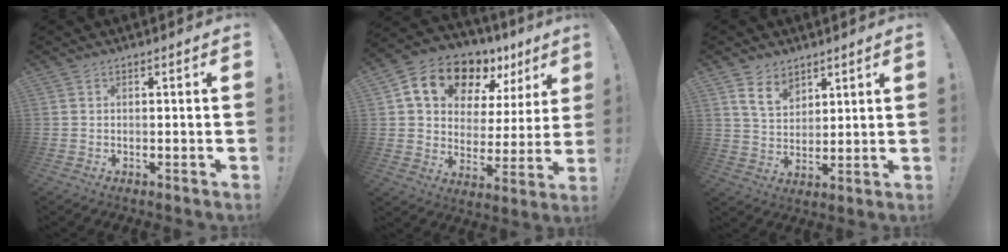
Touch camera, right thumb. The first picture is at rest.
{"total": 16.4, "force": [10.9, 9.1, 8.3], "torque": [-0.136, -0.068, 0.195]}
{"total": 8.5, "force": [5.7, 5.2, 3.6], "torque": [-0.062, -0.029, 0.110]}